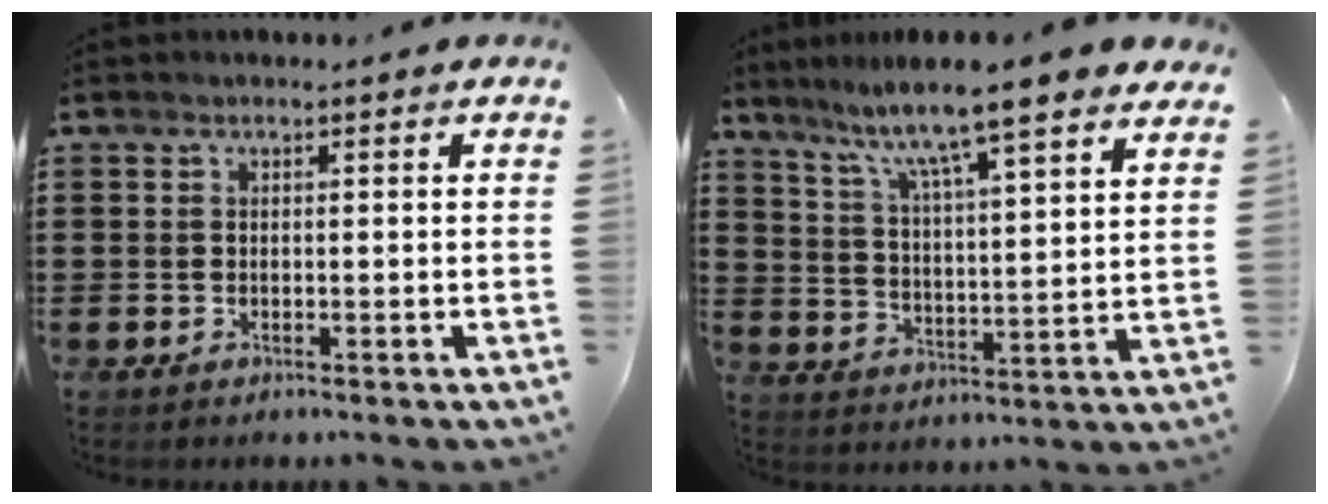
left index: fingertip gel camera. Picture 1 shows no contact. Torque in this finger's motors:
{"motor_torque": [2.07, -0.07, 0.83, 0.21]}